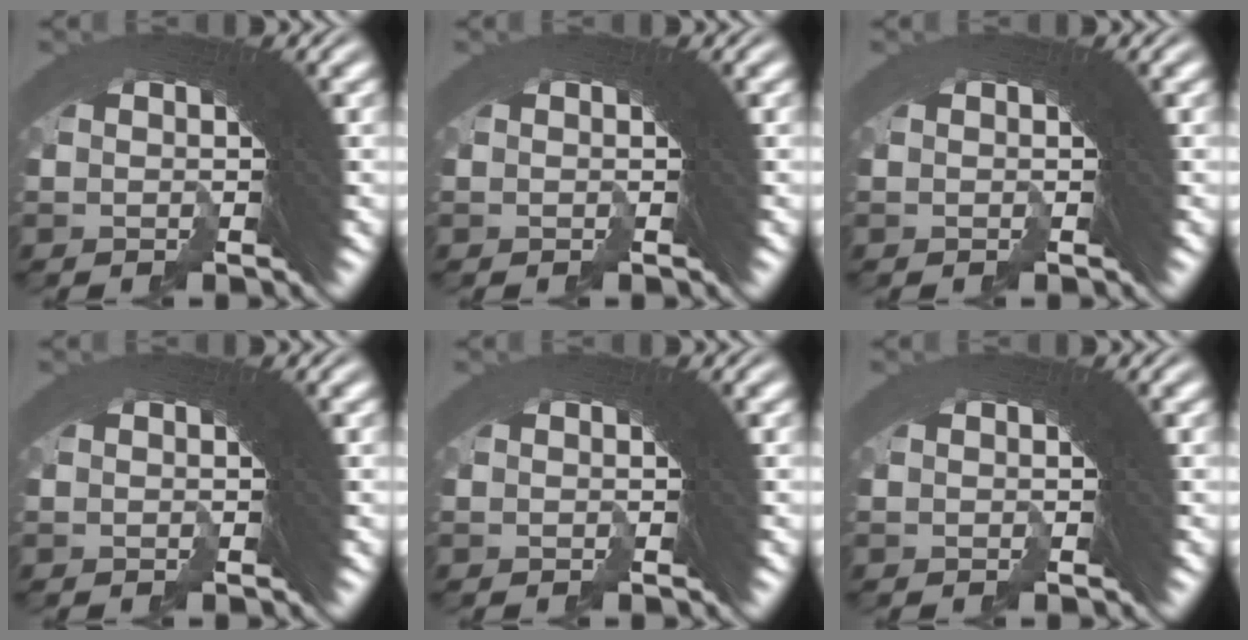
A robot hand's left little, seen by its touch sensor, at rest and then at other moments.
{"total": 0.0}
{"total": 0.0}
{"total": 0.0}
{"total": 0.0}
{"total": 0.0}